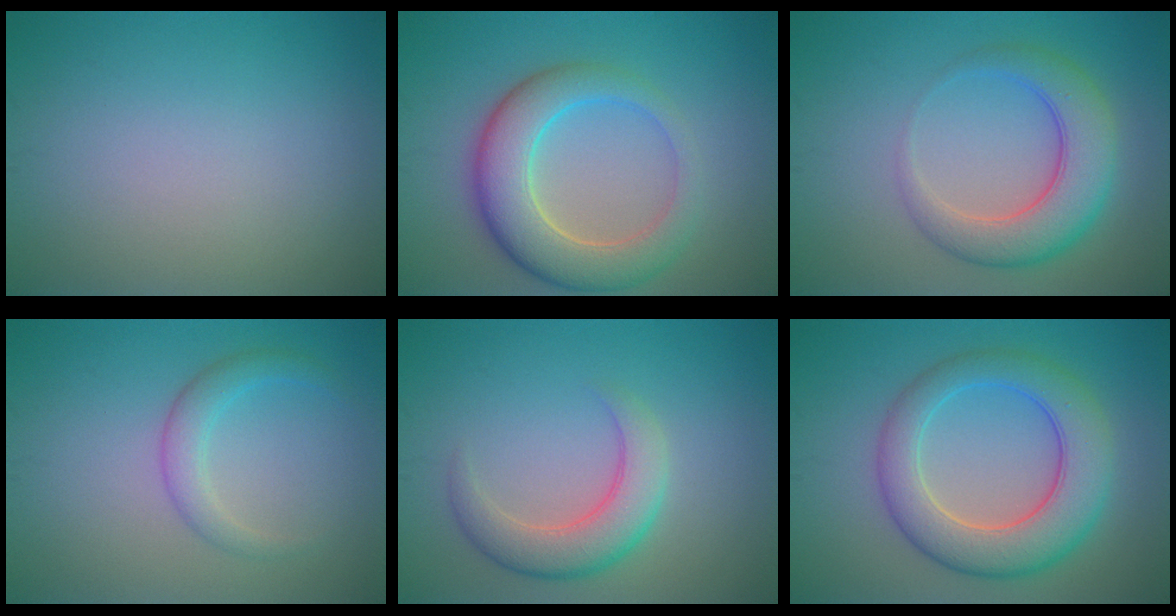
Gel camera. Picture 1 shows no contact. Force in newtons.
{"total": 7.0, "press": 6.9, "slide": 0.7}
{"total": 6.0, "press": 6.0, "slide": 0.3}
{"total": 2.3, "press": 2.3, "slide": 0.1}
{"total": 4.3, "press": 4.3, "slide": 0.2}
{"total": 7.5, "press": 7.5, "slide": 0.3}